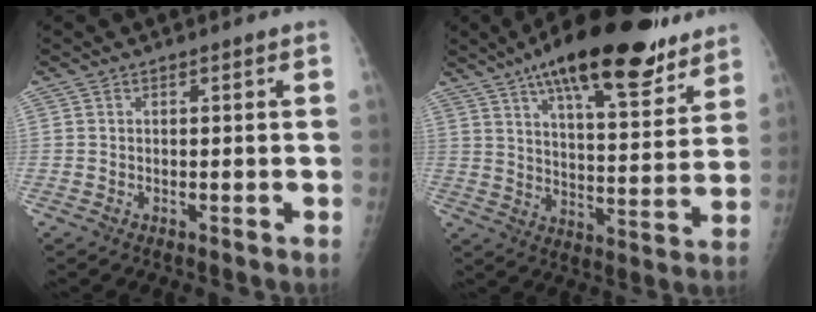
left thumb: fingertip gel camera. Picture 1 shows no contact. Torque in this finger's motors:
{"motor_torque": [0.85, 0.38, 1.55, -1.22, 0.31]}